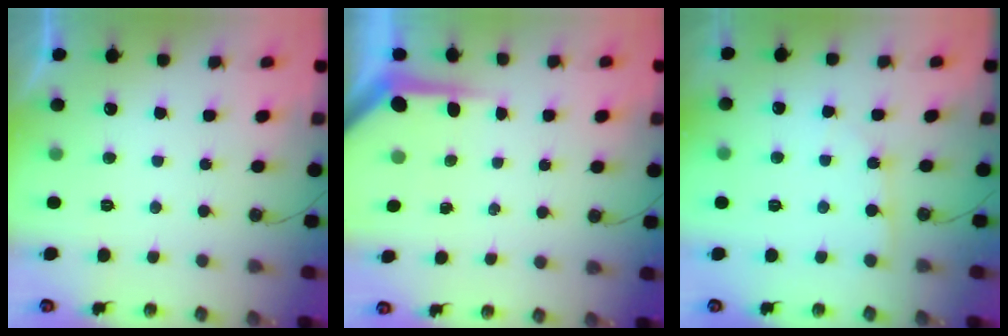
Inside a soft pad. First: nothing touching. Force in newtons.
{"total": 3.8, "press": 3.8, "slide": 0.4}
{"total": 2.6, "press": 2.6, "slide": 0.3}